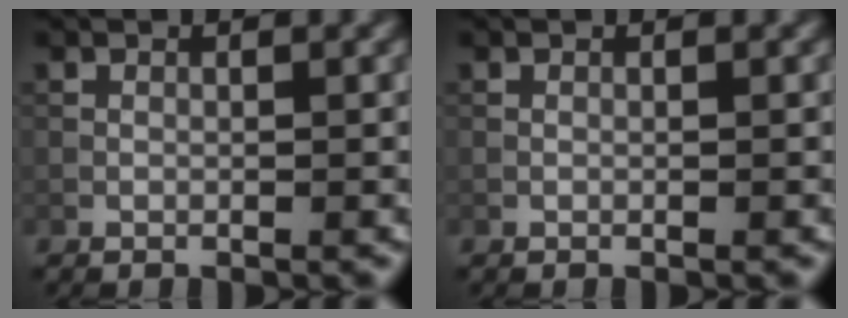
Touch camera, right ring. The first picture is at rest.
{"total": 0.0}